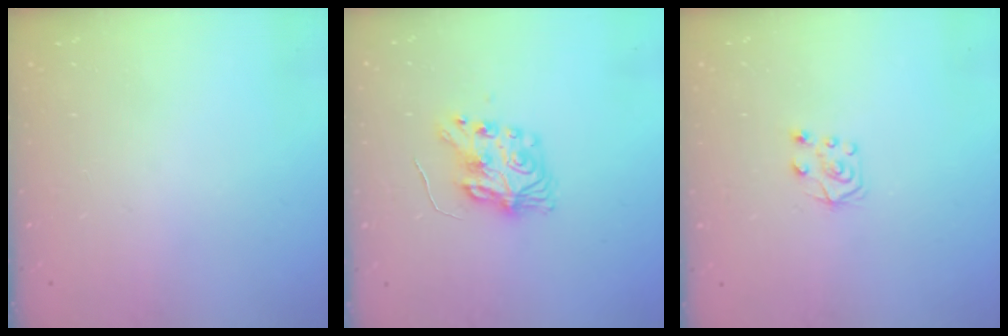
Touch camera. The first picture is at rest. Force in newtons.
{"total": 8.1, "press": 8.1, "slide": 0.2}
{"total": 6.1, "press": 6.1, "slide": 0.5}